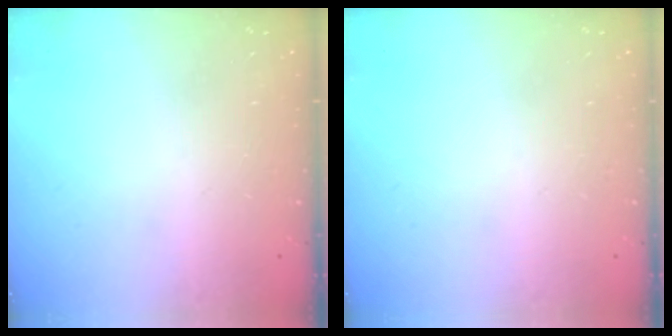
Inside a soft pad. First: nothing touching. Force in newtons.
{"total": 0.0}